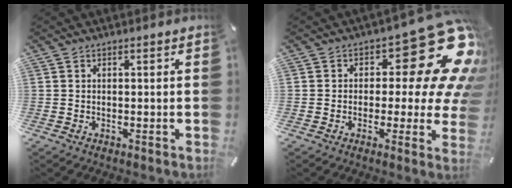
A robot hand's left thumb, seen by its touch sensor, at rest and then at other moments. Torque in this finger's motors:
{"motor_torque": [2.42, 2.59, 0.30, -0.11, 0.10]}